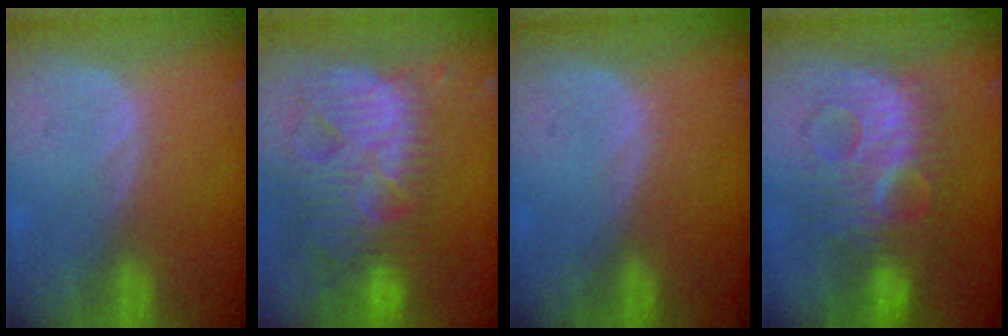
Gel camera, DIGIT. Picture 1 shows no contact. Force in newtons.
{"total": 13.7, "press": 11.7, "slide": 7.2}
{"total": 0.0}
{"total": 9.6, "press": 9.6, "slide": 0.1}